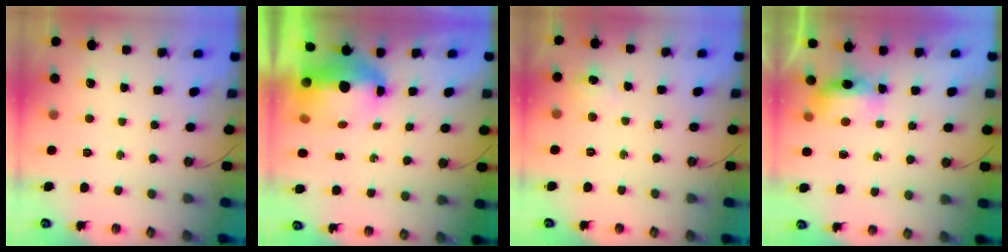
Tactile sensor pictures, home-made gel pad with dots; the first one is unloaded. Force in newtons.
{"total": 8.5, "press": 8.3, "slide": 1.4}
{"total": 3.7, "press": 3.7, "slide": 0.4}
{"total": 6.4, "press": 6.4, "slide": 0.2}